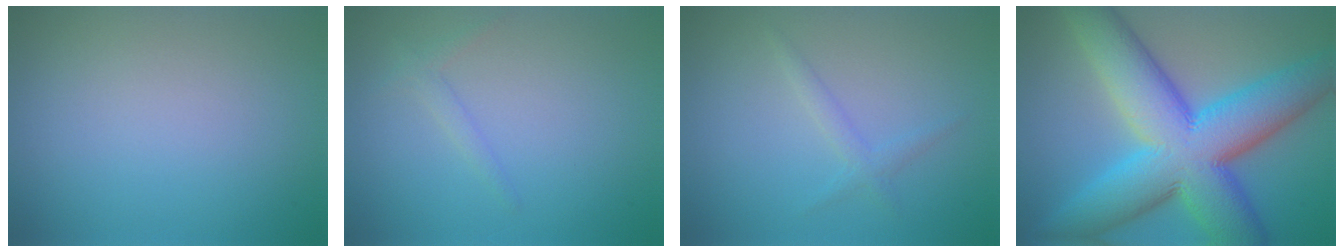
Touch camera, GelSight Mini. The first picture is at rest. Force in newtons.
{"total": 1.1, "press": 1.1, "slide": 0.1}
{"total": 1.4, "press": 1.4, "slide": 0.1}
{"total": 14.9, "press": 14.9, "slide": 0.2}